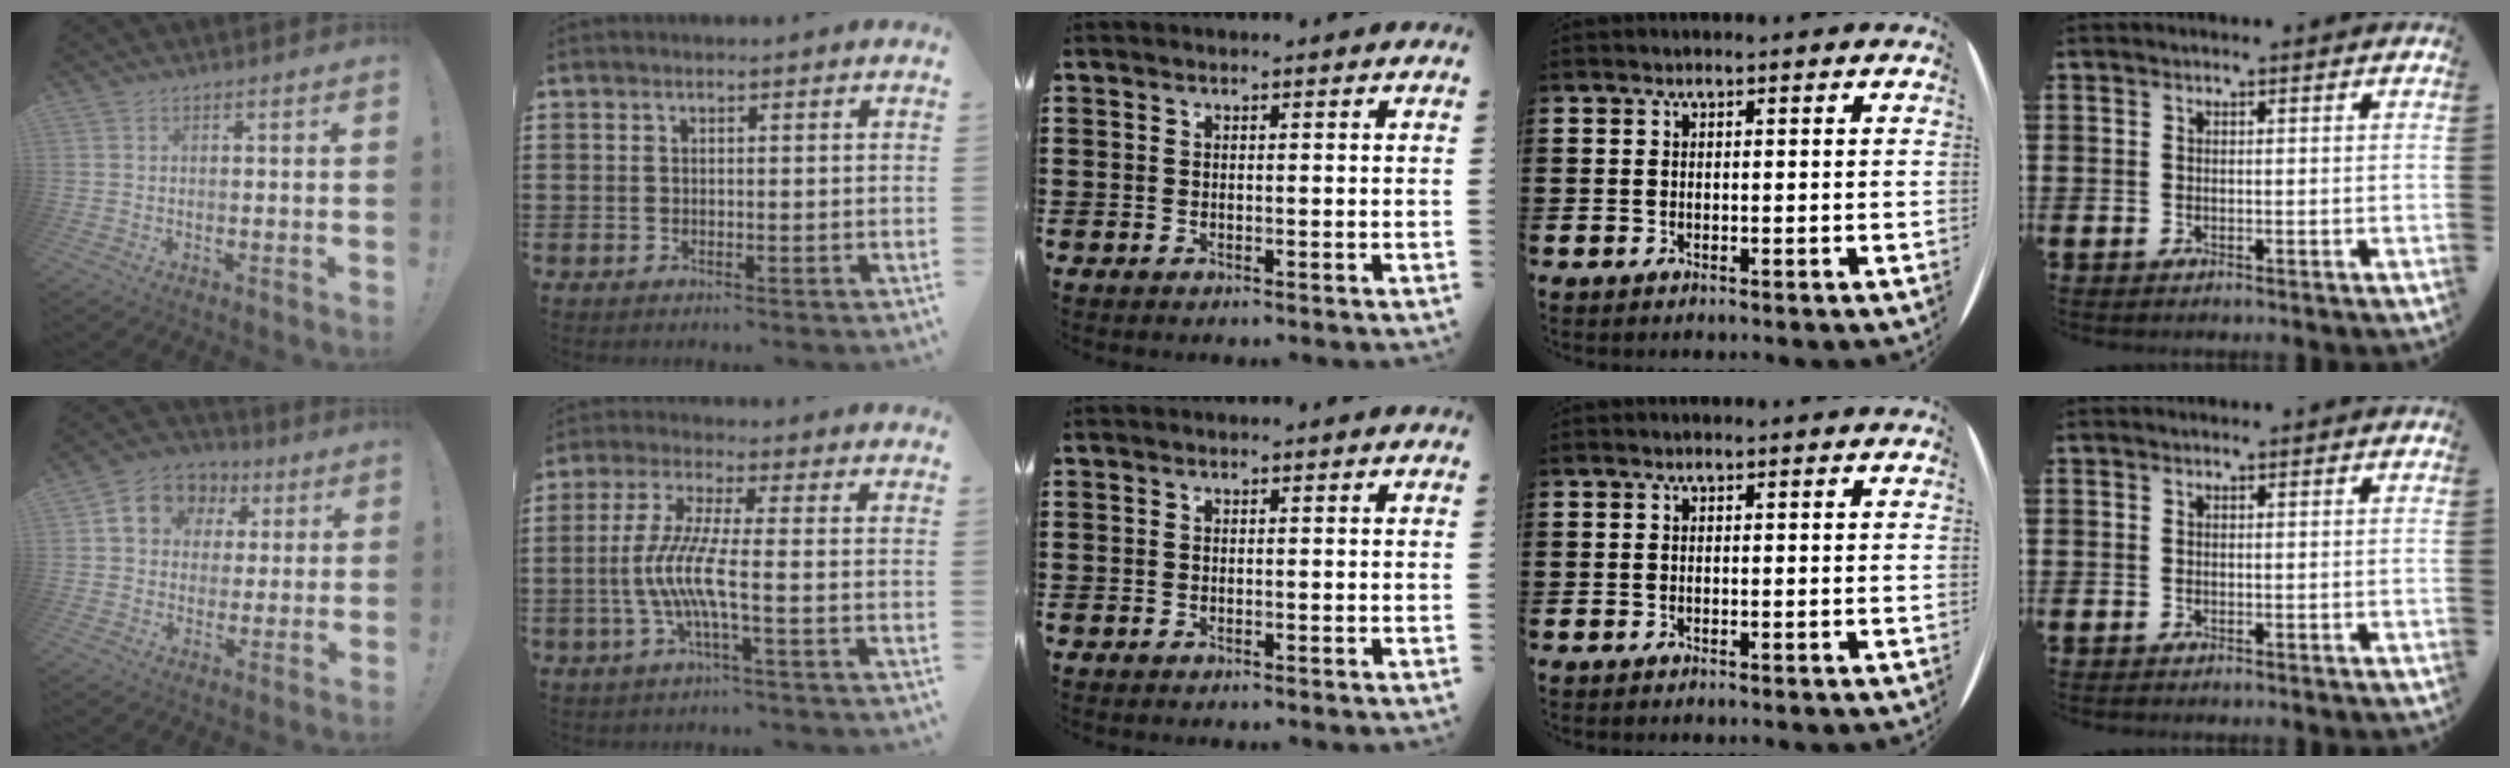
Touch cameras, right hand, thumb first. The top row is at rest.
{"thumb": {"total": 10.8, "force": [3.7, 9.1, 4.4], "torque": [-0.060, -0.007, 0.073]}, "index": {"total": 7.6, "force": [-2.0, 0.4, 7.4], "torque": [-0.171, -0.020, -0.049]}}